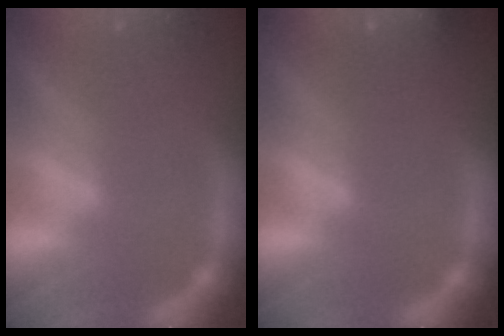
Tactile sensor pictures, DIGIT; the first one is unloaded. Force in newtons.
{"total": 3.0}